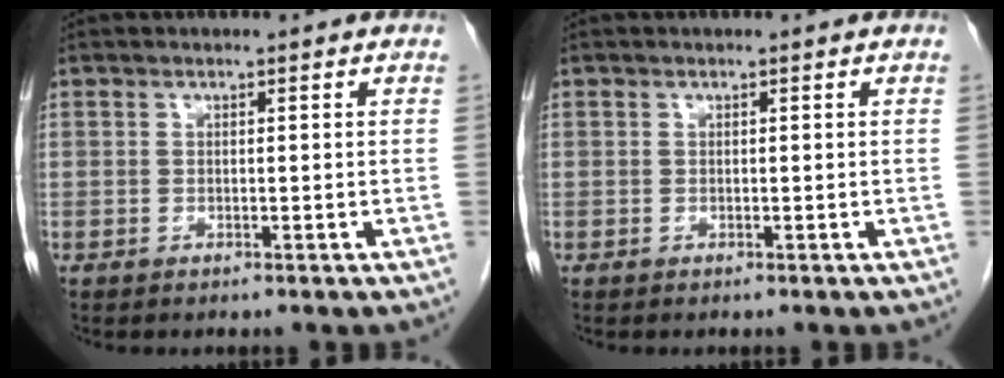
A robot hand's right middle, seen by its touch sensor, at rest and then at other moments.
{"total": 0.0}